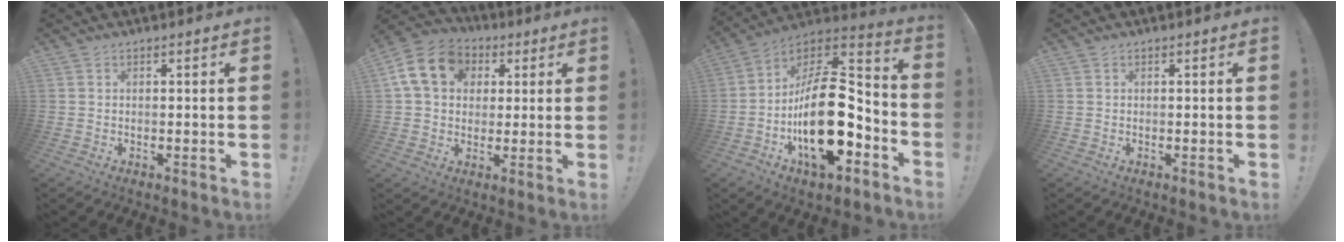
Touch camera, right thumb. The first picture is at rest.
{"total": 15.8, "force": [4.7, 12.3, 8.8], "torque": [-0.151, -0.001, 0.093]}
{"total": 26.2, "force": [-5.8, 13.3, 21.8], "torque": [-0.371, 0.037, -0.083]}
{"total": 0.0}